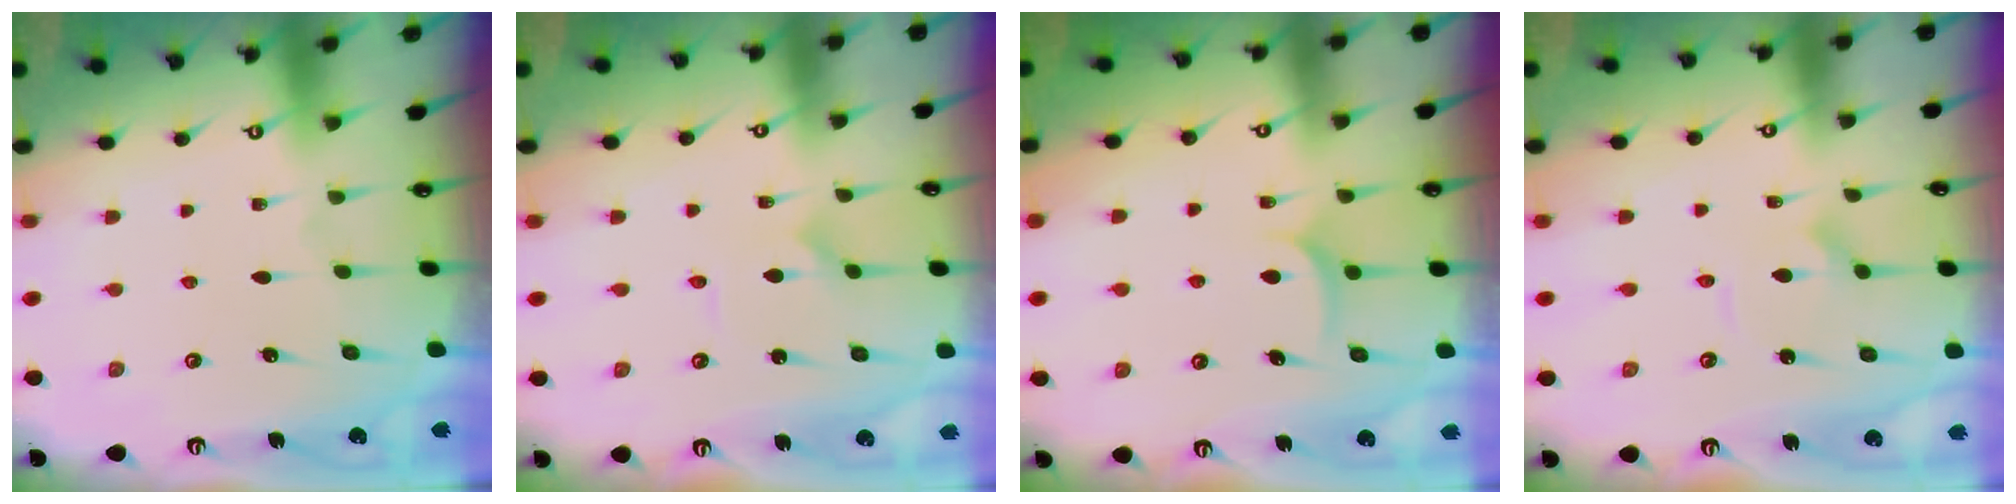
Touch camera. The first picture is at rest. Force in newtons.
{"total": 1.4, "press": 1.4, "slide": 0.2}
{"total": 6.7, "press": 6.7, "slide": 0.4}
{"total": 2.8, "press": 2.8, "slide": 0.3}